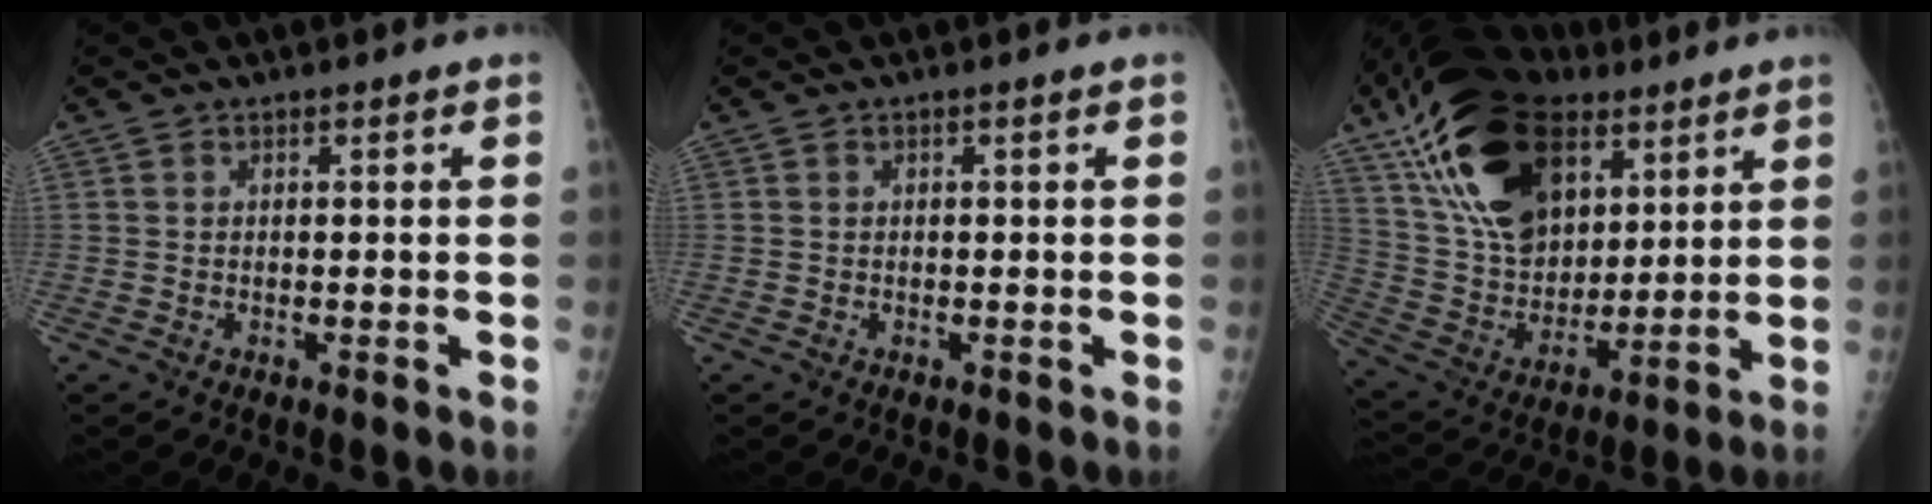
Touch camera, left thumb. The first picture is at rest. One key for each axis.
{"total": 0.0}
{"total": 25.8, "fx": 13.2, "fy": 15.5, "fz": 15.9, "tx": -0.270, "ty": -0.022, "tz": 0.239}